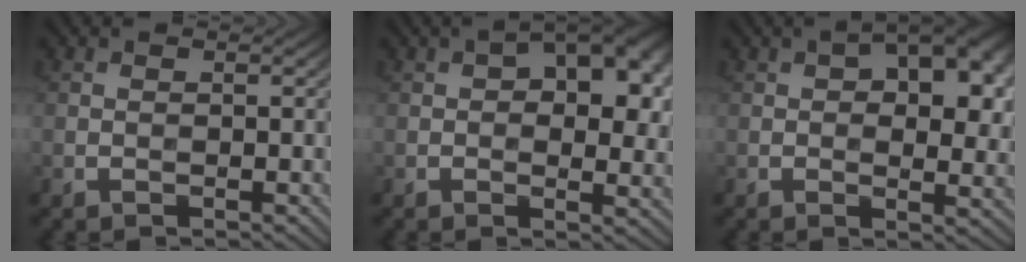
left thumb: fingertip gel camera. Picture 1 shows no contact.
{"total": 12.5, "force": [3.8, 6.8, 9.8], "torque": [-0.124, 0.014, 0.042]}
{"total": 13.0, "force": [4.3, 6.8, 10.2], "torque": [-0.134, 0.015, 0.051]}